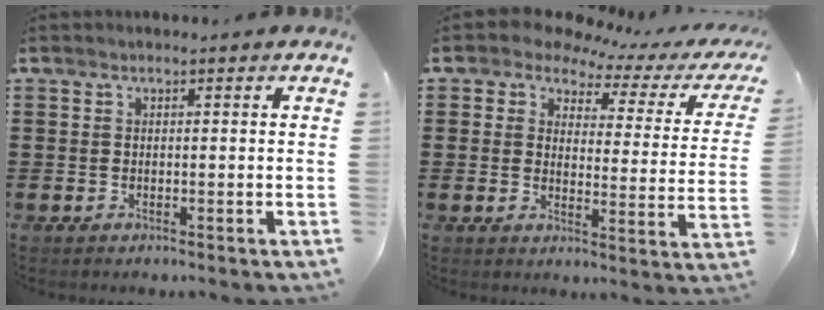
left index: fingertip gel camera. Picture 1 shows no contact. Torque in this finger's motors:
{"motor_torque": [2.14, 0.00, 0.05, -0.08]}